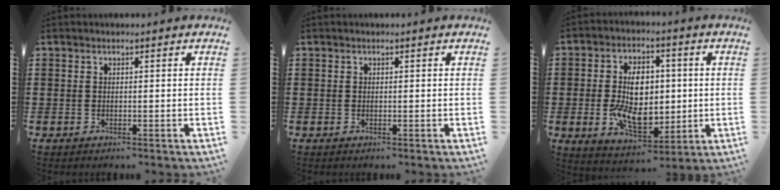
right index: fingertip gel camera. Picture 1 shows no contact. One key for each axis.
{"total": 0.0}
{"total": 9.9, "fx": -0.2, "fy": 6.1, "fz": 7.7, "tx": -0.145, "ty": 0.001, "tz": -0.009}